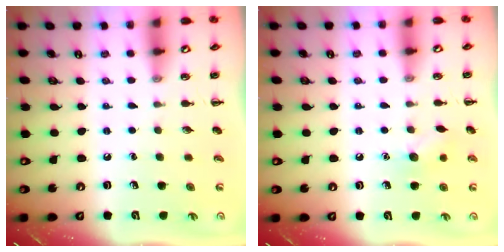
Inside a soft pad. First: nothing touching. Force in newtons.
{"total": 7.5, "press": 7.3, "slide": 1.7}